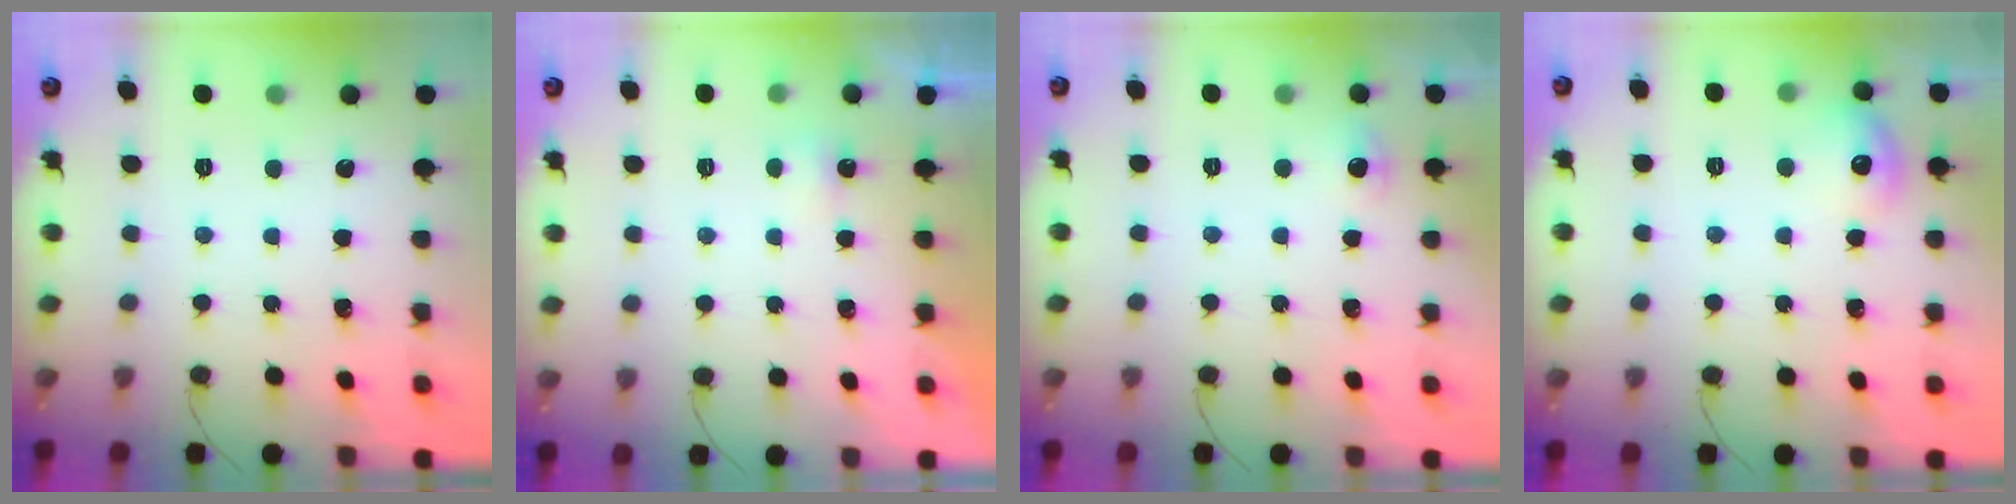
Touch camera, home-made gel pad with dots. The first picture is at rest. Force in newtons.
{"total": 1.6, "press": 1.5, "slide": 0.6}
{"total": 11.7, "press": 4.5, "slide": 10.8}
{"total": 9.1, "press": 9.0, "slide": 1.5}